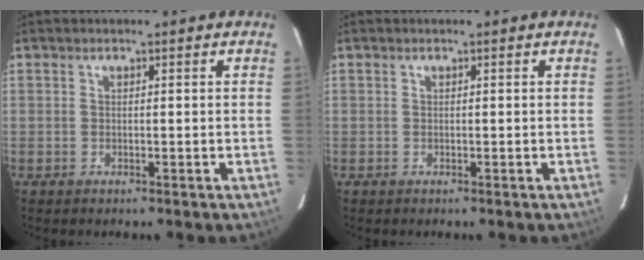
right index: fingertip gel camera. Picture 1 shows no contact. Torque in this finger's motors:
{"motor_torque": [0.00, 0.00, 0.00, 0.00]}